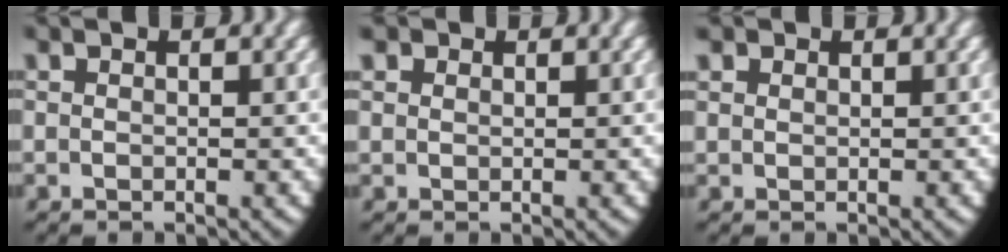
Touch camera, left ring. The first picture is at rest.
{"total": 1.3, "force": [0.7, 0.9, 0.5], "torque": [-0.020, -0.006, 0.021]}
{"total": 1.0, "force": [0.6, 0.6, 0.3], "torque": [-0.015, -0.006, 0.020]}